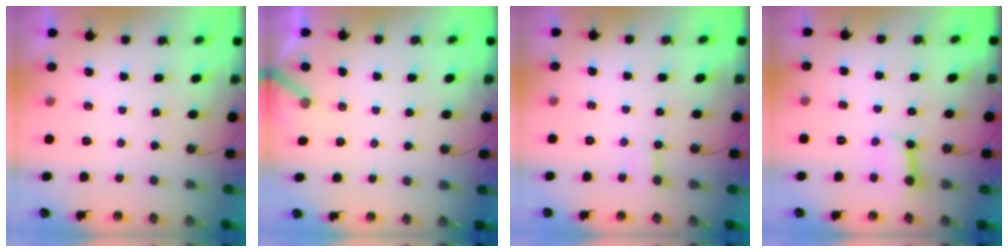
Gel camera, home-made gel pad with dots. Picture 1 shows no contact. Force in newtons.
{"total": 4.1, "press": 4.1, "slide": 0.4}
{"total": 2.7, "press": 2.7, "slide": 0.5}
{"total": 5.6, "press": 5.6, "slide": 0.7}